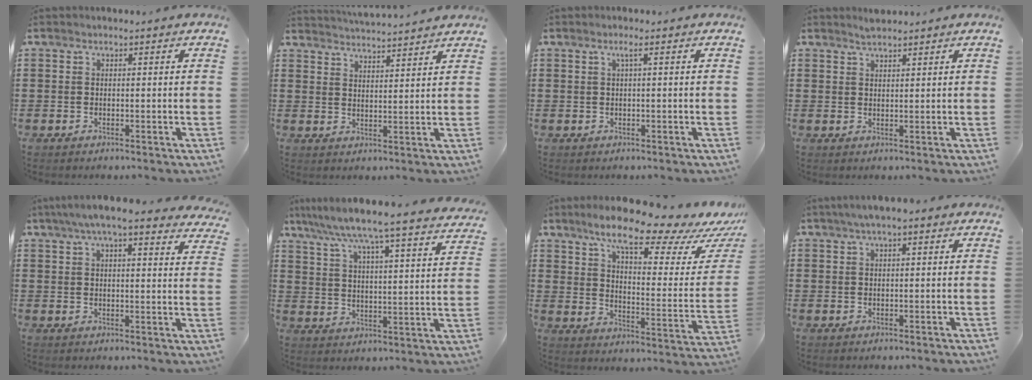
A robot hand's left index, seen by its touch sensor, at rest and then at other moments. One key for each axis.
{"total": 3.5, "fx": 3.4, "fy": -0.6, "fz": -0.1, "tx": -0.010, "ty": -0.021, "tz": 0.060}
{"total": 1.2, "fx": 0.3, "fy": 0.0, "fz": 1.2, "tx": -0.023, "ty": 0.002, "tz": 0.004}
{"total": 1.8, "fx": 1.7, "fy": 0.1, "fz": 0.4, "tx": -0.012, "ty": 0.000, "tz": 0.033}
{"total": 6.4, "fx": 5.2, "fy": 0.5, "fz": 3.7, "tx": -0.087, "ty": -0.009, "tz": 0.092}
{"total": 6.4, "fx": 5.7, "fy": -1.0, "fz": 2.7, "tx": -0.078, "ty": -0.047, "tz": 0.088}
{"total": 12.1, "fx": 9.5, "fy": 1.8, "fz": 7.2, "tx": -0.144, "ty": -0.054, "tz": 0.158}
{"total": 1.9, "fx": 0.7, "fy": 0.5, "fz": 1.7, "tx": -0.032, "ty": 0.005, "tz": 0.011}